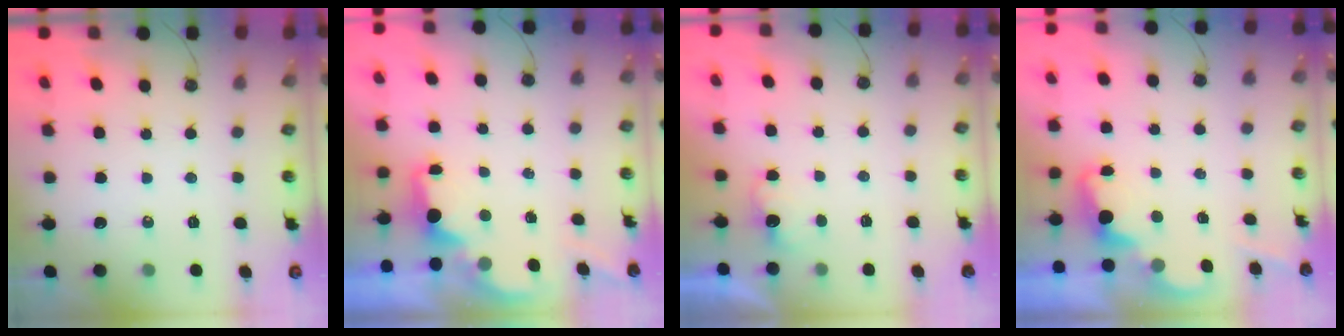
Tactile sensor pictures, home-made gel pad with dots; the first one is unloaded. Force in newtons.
{"total": 1.9, "press": 1.7, "slide": 0.8}
{"total": 2.2, "press": 2.1, "slide": 0.8}
{"total": 2.4, "press": 2.3, "slide": 0.5}